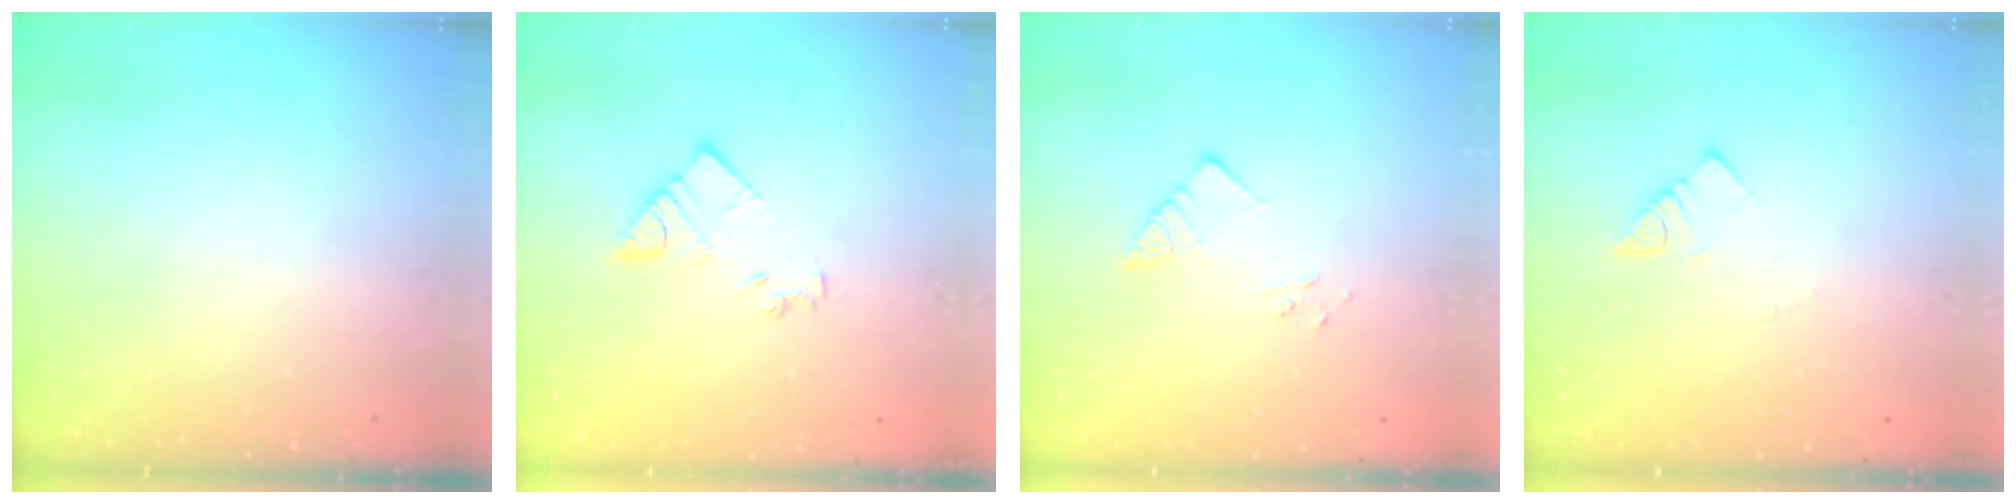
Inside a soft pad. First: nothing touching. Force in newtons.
{"total": 7.2, "press": 7.2, "slide": 0.7}
{"total": 3.6, "press": 3.6, "slide": 0.3}
{"total": 2.4, "press": 2.4, "slide": 0.4}